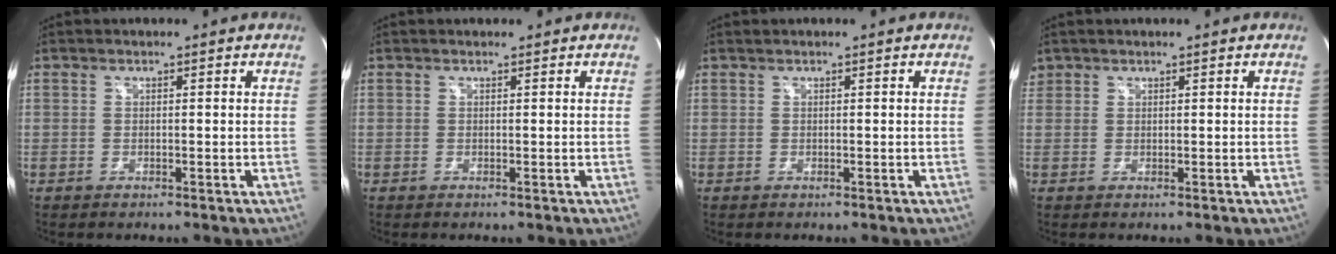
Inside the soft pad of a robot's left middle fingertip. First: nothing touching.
{"total": 0.7, "force": [0.6, 0.3, 0.1], "torque": [-0.012, 0.010, 0.012]}
{"total": 0.0}
{"total": 1.7, "force": [1.2, 1.2, 0.0], "torque": [0.002, 0.015, 0.024]}